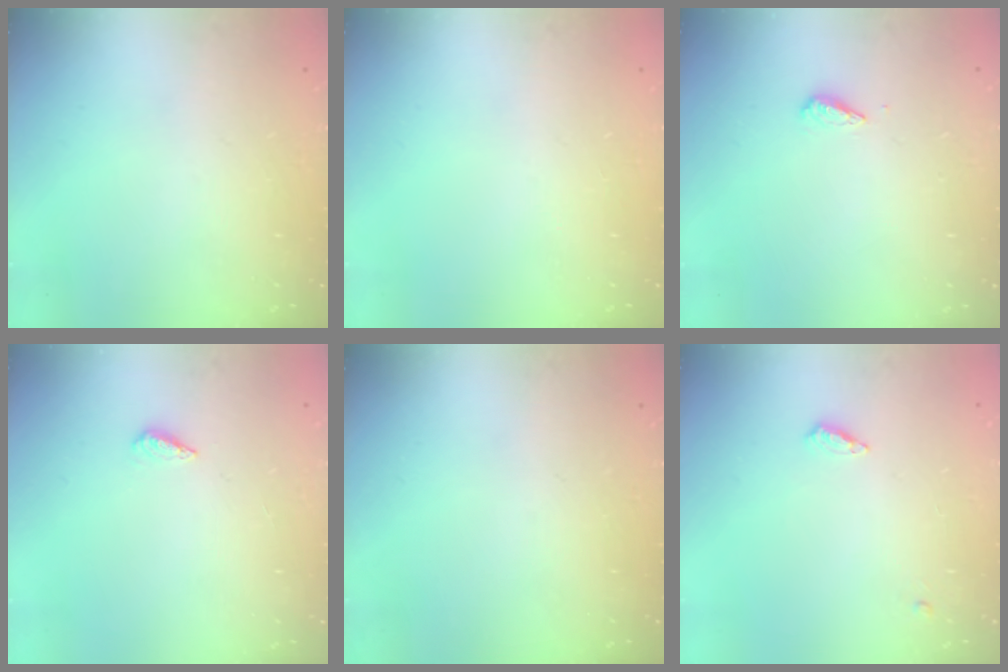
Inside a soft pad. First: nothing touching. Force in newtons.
{"total": 0.0}
{"total": 2.9, "press": 2.9, "slide": 0.4}
{"total": 2.3, "press": 2.2, "slide": 0.8}
{"total": 0.0}
{"total": 4.2, "press": 4.2, "slide": 0.5}